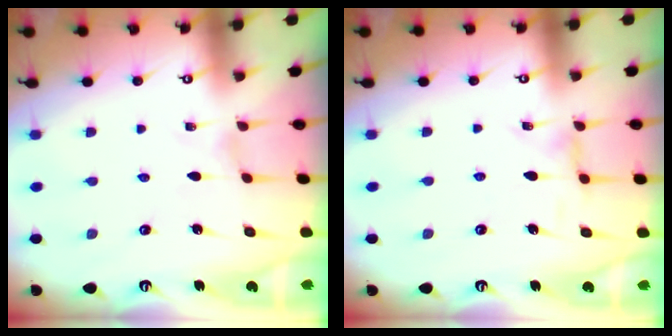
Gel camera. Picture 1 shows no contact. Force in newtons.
{"total": 1.7, "press": 1.7, "slide": 0.5}